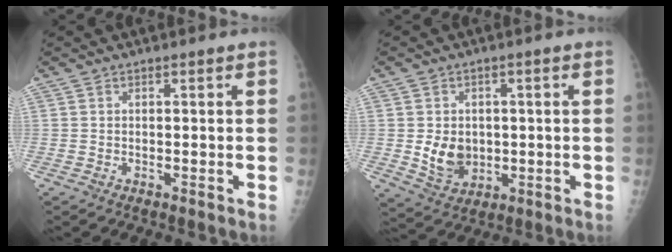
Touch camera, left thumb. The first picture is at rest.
{"total": 7.2, "force": [-0.4, 5.7, 4.4], "torque": [-0.048, -0.005, 0.008]}